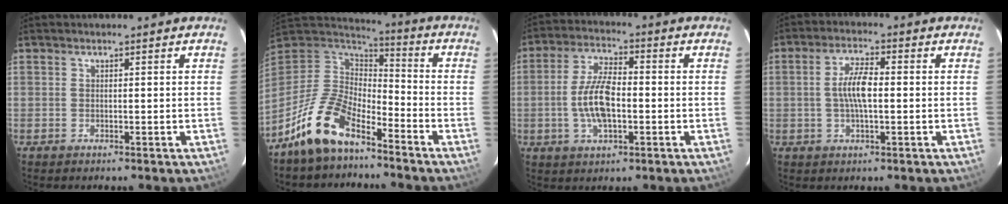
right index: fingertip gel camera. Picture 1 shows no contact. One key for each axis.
{"total": 14.2, "fx": -9.8, "fy": 6.2, "fz": 8.2, "tx": -0.176, "ty": 0.005, "tz": -0.189}
{"total": 9.5, "fx": -1.7, "fy": 3.8, "fz": 8.5, "tx": -0.173, "ty": 0.006, "tz": -0.031}
{"total": 5.9, "fx": -0.2, "fy": 1.9, "fz": 5.6, "tx": -0.110, "ty": 0.008, "tz": -0.005}